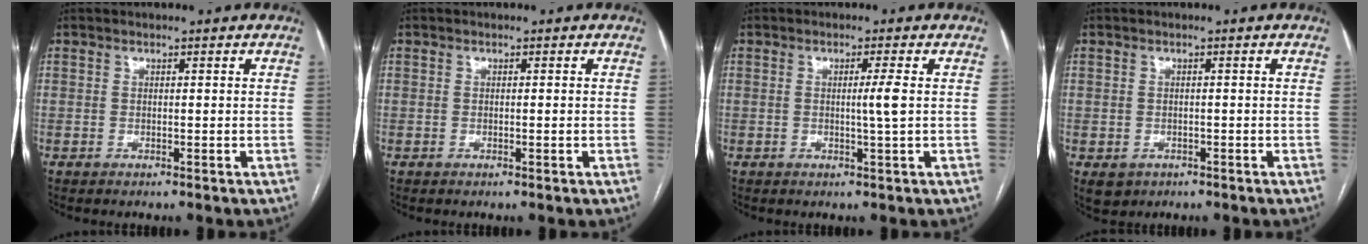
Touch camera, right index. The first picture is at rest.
{"total": 0.6, "force": [-0.1, 0.0, 0.6], "torque": [-0.011, -0.001, 0.000]}
{"total": 2.7, "force": [0.1, -0.7, 2.6], "torque": [-0.044, -0.004, 0.001]}
{"total": 3.2, "force": [-1.4, 2.7, 0.8], "torque": [-0.007, 0.001, -0.011]}